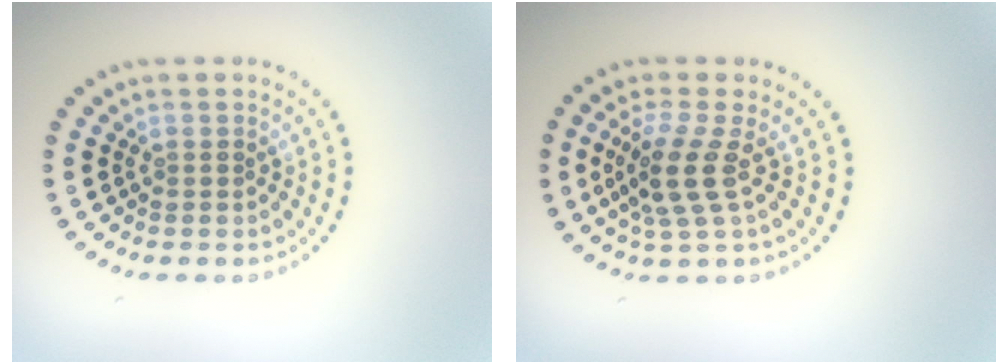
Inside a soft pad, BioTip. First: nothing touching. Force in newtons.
{"total": 3.5, "press": 2.7, "slide": 2.2}